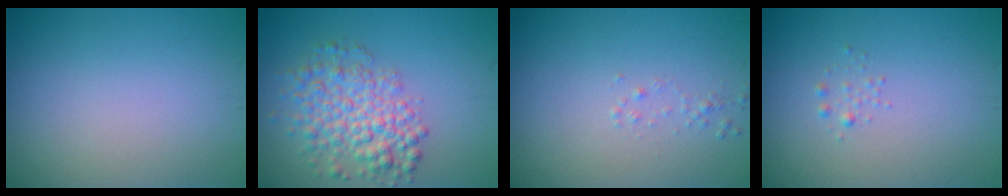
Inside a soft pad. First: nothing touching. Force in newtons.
{"total": 5.0, "press": 5.0, "slide": 0.1}
{"total": 0.7, "press": 0.6, "slide": 0.1}
{"total": 0.7, "press": 0.7, "slide": 0.0}